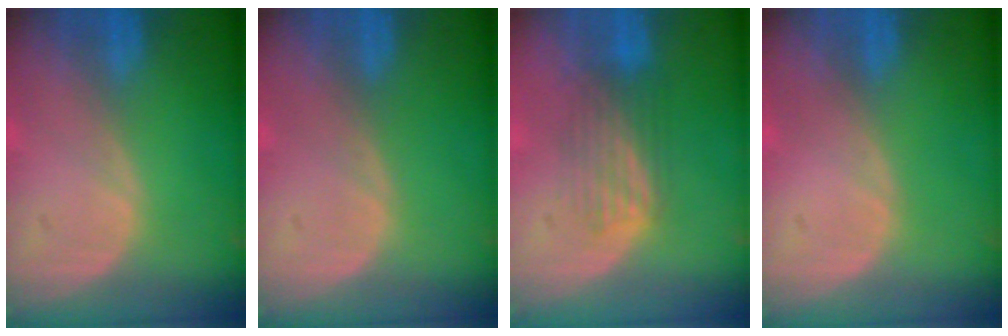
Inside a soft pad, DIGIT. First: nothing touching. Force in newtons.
{"total": 0.0}
{"total": 4.3, "press": 4.3, "slide": 0.2}
{"total": 0.0}